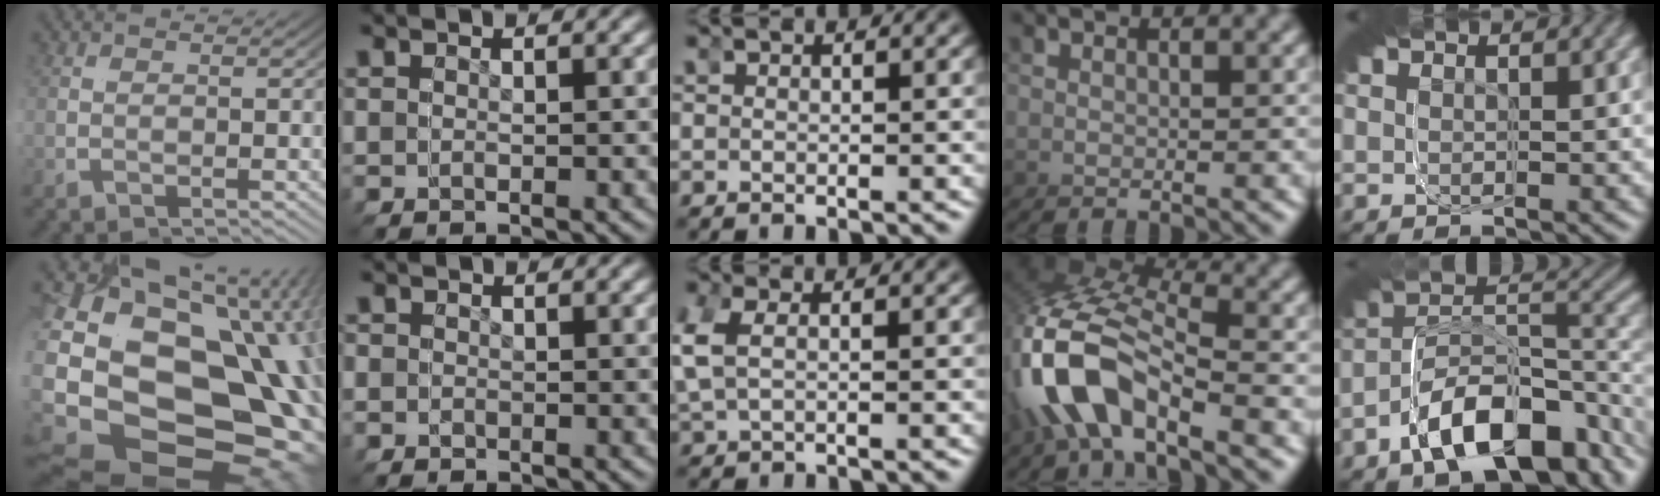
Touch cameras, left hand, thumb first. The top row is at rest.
{"thumb": {"total": 25.0, "force": [-4.1, 17.5, 17.4], "torque": [-0.331, -0.061, -0.051]}, "index": {"total": 1.9, "force": [-0.7, 1.5, -0.9], "torque": [-0.010, -0.025, 0.002]}, "middle": {"total": 2.8, "force": [1.0, 1.6, 2.1], "torque": [-0.064, 0.002, 0.024]}, "ring": {"total": 4.0, "force": [-0.6, 2.6, 3.0], "torque": [-0.141, -0.007, -0.019]}, "little": {"total": 8.3, "force": [-7.6, 2.7, 2.1], "torque": [-0.054, -0.010, -0.113]}}